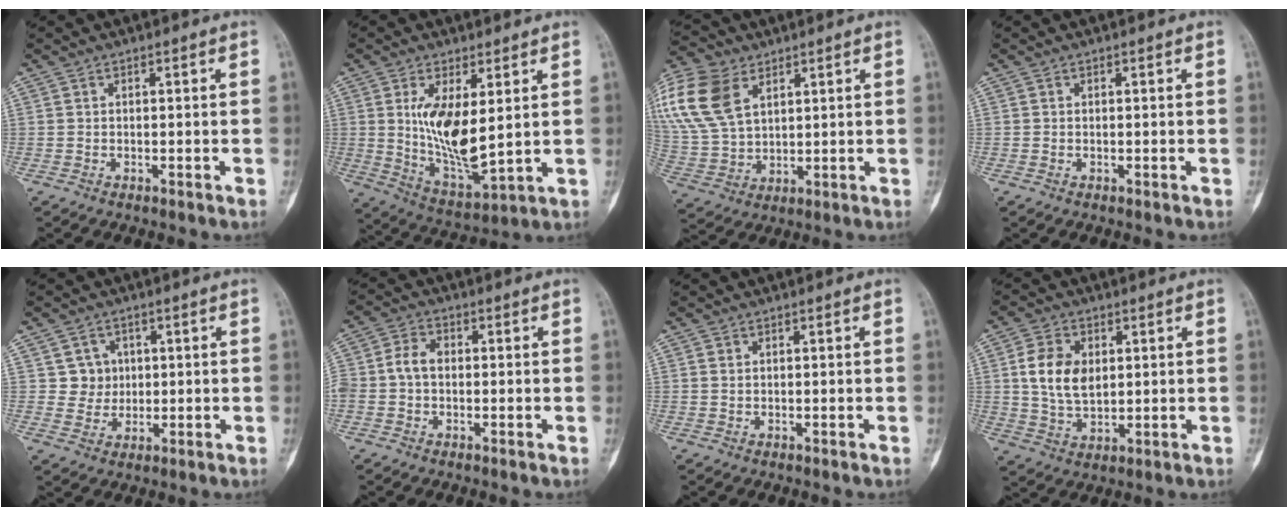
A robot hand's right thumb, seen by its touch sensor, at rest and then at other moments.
{"total": 12.7, "force": [2.5, 5.1, 11.4], "torque": [-0.198, -0.031, 0.063]}
{"total": 18.6, "force": [8.0, 12.1, 11.6], "torque": [-0.264, -0.001, 0.159]}
{"total": 0.0}
{"total": 4.7, "force": [1.1, 4.5, 0.5], "torque": [0.023, 0.001, 0.016]}
{"total": 5.1, "force": [-0.3, 3.8, 3.3], "torque": [-0.063, 0.020, -0.011]}
{"total": 0.6, "force": [0.3, 0.5, 0.2], "torque": [-0.001, 0.001, 0.006]}
{"total": 9.2, "force": [1.9, 6.0, 6.7], "torque": [-0.114, -0.010, 0.040]}